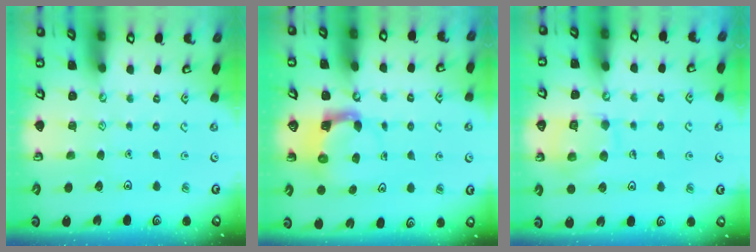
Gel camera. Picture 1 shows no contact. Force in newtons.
{"total": 3.6, "press": 3.6, "slide": 0.4}
{"total": 11.9, "press": 11.9, "slide": 1.1}